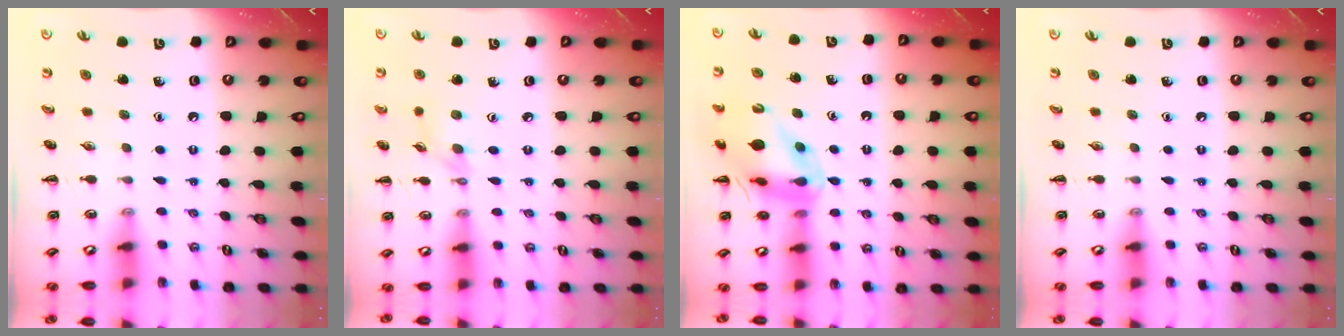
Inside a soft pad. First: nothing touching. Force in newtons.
{"total": 3.3, "press": 3.1, "slide": 1.1}
{"total": 15.7, "press": 15.5, "slide": 2.5}
{"total": 0.0}